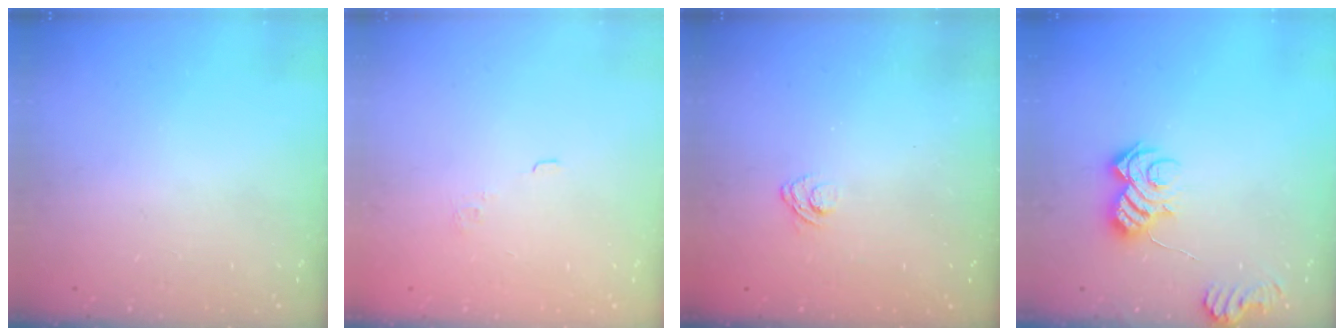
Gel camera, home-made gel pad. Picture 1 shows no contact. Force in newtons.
{"total": 1.5, "press": 0.9, "slide": 1.3}
{"total": 3.0, "press": 2.6, "slide": 1.4}
{"total": 8.5, "press": 8.4, "slide": 0.9}